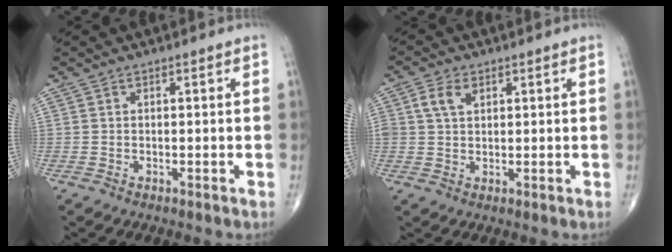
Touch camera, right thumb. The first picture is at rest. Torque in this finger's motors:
{"motor_torque": [0.94, 0.91, 1.55, 0.85, 0.58]}